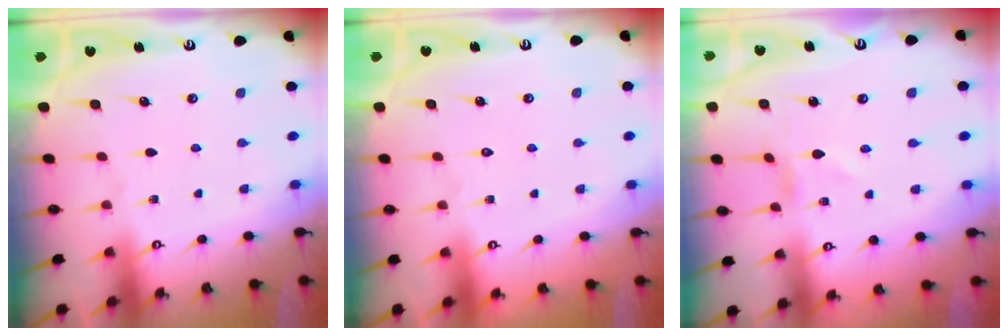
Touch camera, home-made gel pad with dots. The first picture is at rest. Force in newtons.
{"total": 1.7, "press": 1.7, "slide": 0.1}
{"total": 0.8, "press": 0.8, "slide": 0.1}